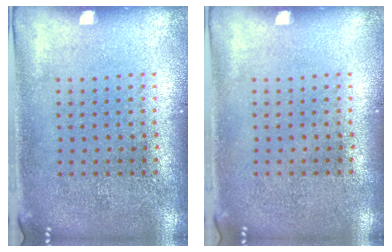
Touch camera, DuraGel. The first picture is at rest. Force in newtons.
{"total": 0.0}